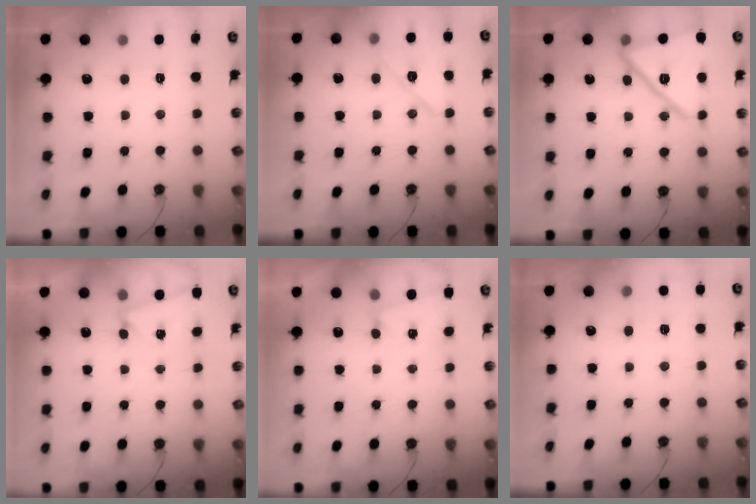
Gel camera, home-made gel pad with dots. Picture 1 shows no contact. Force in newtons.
{"total": 10.4, "press": 10.3, "slide": 1.1}
{"total": 18.5, "press": 18.5, "slide": 1.2}
{"total": 1.7, "press": 0.9, "slide": 1.5}
{"total": 2.1, "press": 0.8, "slide": 1.9}
{"total": 3.5, "press": 3.1, "slide": 1.6}